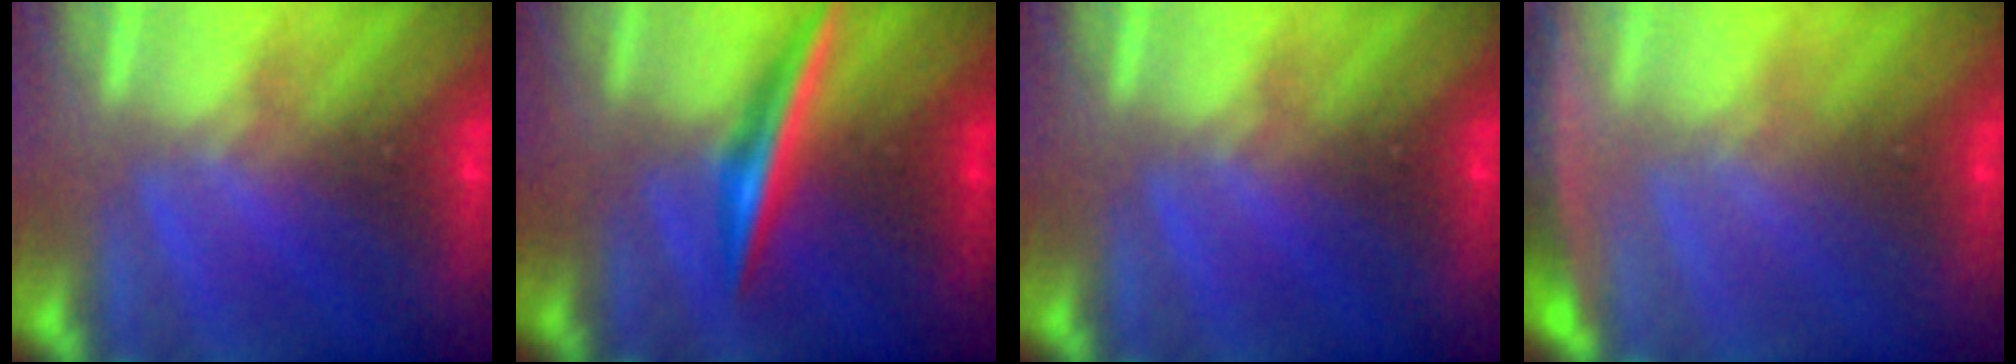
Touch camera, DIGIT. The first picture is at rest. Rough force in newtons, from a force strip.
{"total": 1.9}
{"total": 0.0}
{"total": 8.5}